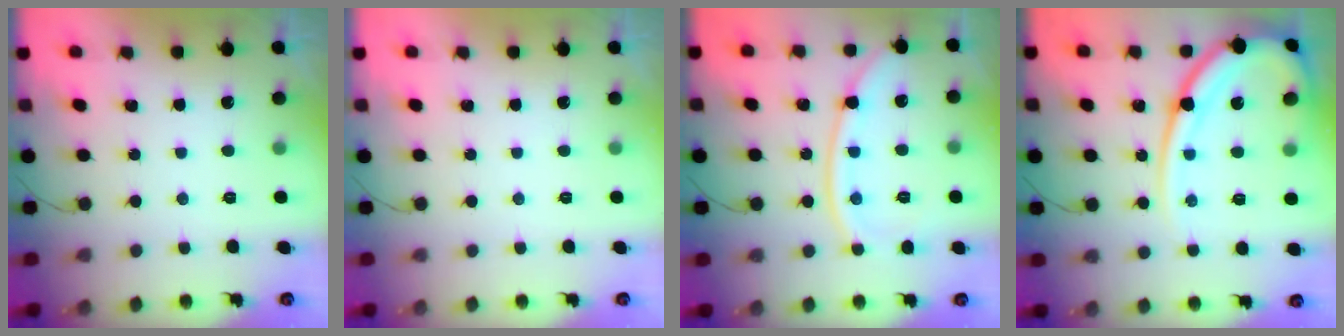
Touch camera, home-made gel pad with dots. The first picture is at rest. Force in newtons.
{"total": 0.0}
{"total": 12.3, "press": 12.1, "slide": 1.6}
{"total": 17.4, "press": 17.3, "slide": 1.7}